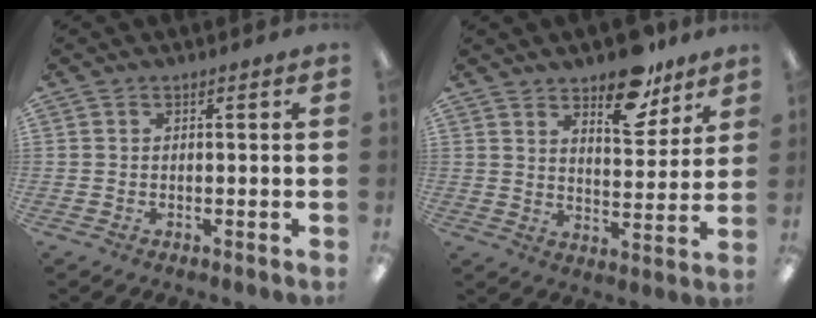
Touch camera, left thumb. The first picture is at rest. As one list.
[{"total": 11.6, "force": [9.1, 4.8, 5.3], "torque": [-0.053, -0.062, 0.158]}]